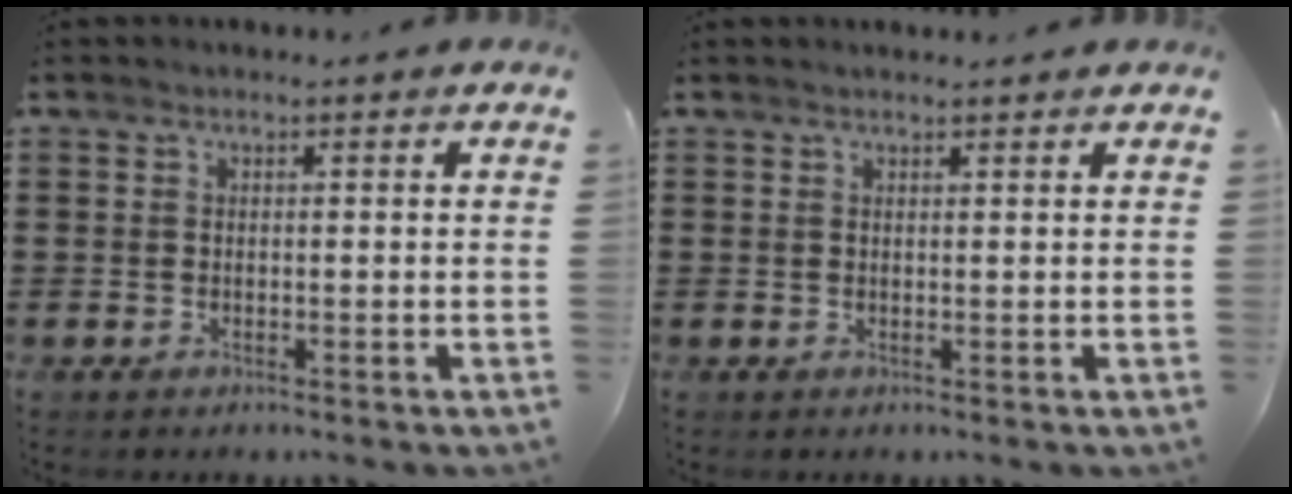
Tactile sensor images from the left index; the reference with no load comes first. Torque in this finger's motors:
{"motor_torque": [0.07, 0.24, -0.03, -0.01]}